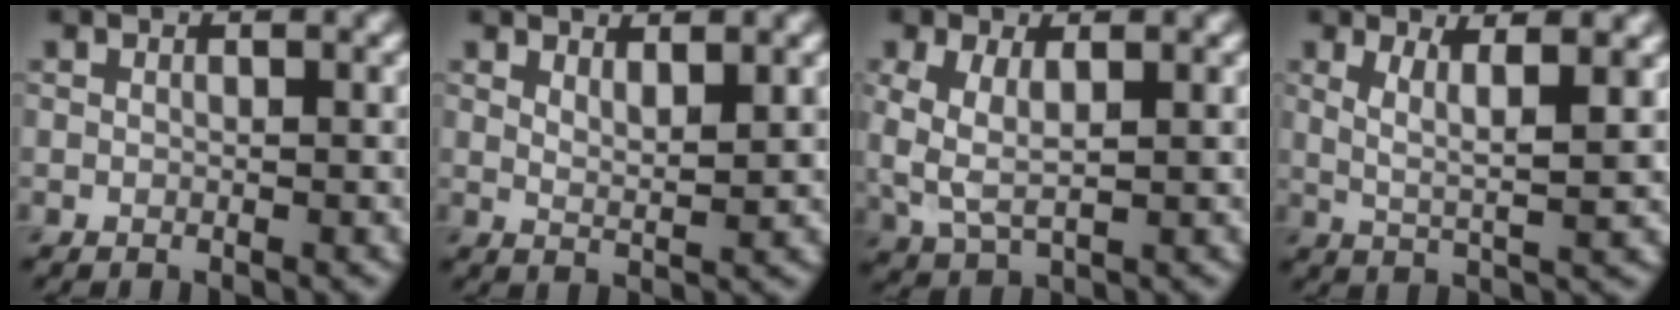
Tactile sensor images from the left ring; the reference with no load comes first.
{"total": 2.2, "force": [1.5, 0.4, 1.5], "torque": [-0.023, -0.004, 0.026]}
{"total": 4.2, "force": [0.6, 2.3, 3.4], "torque": [-0.086, -0.001, 0.015]}
{"total": 3.9, "force": [1.5, 0.9, 3.5], "torque": [-0.066, -0.005, 0.030]}